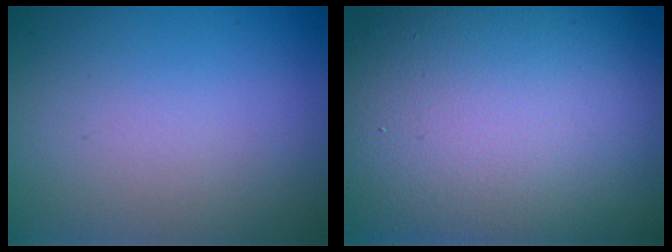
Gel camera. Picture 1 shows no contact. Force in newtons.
{"total": 13.3, "press": 13.2, "slide": 0.8}